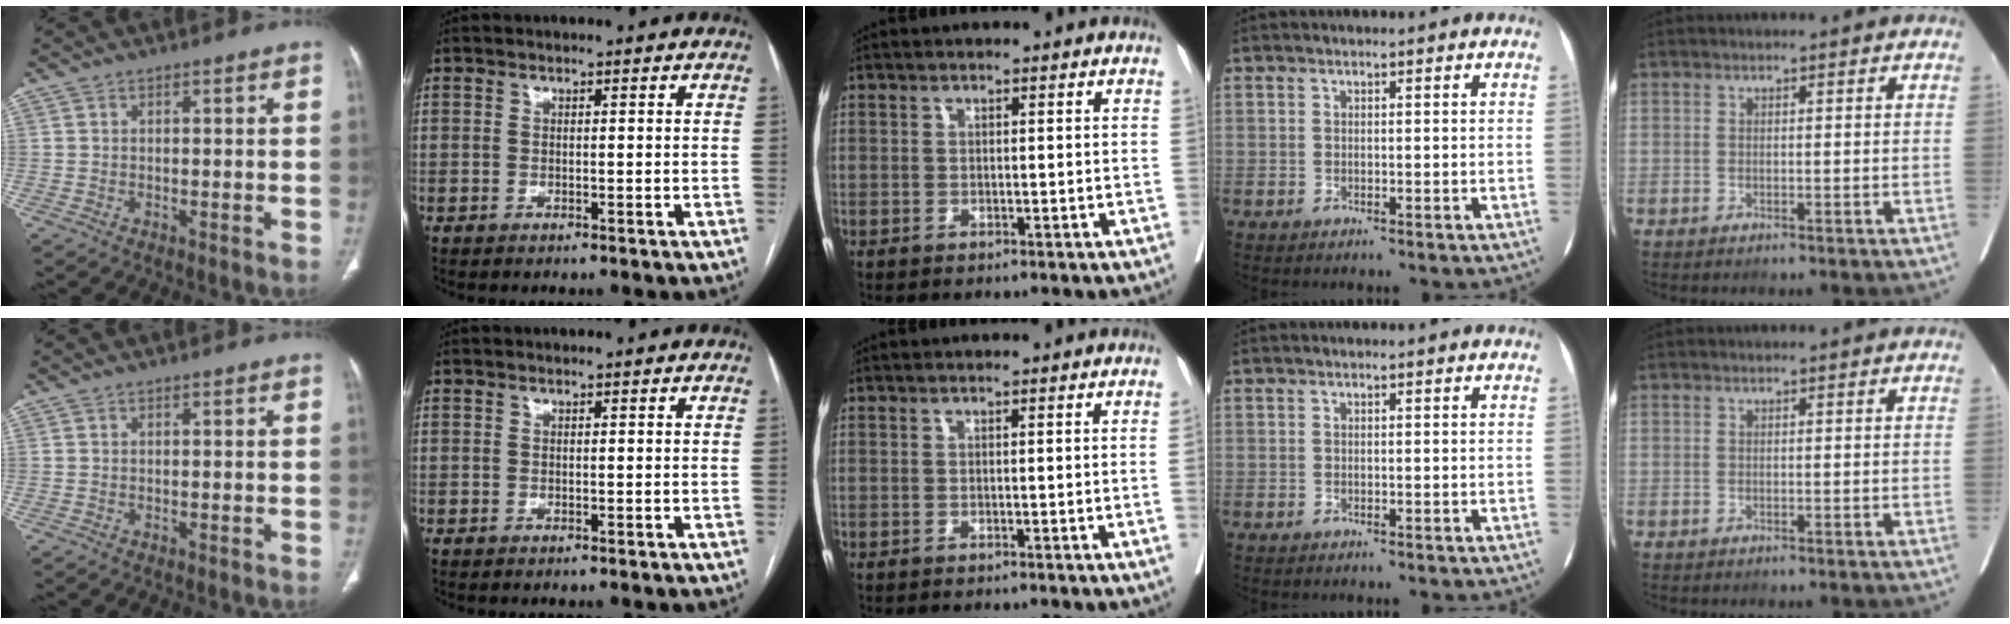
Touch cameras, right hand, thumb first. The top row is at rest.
{"middle": {"total": 1.2, "force": [-0.1, -0.5, 1.1], "torque": [-0.013, 0.002, 0.001]}}